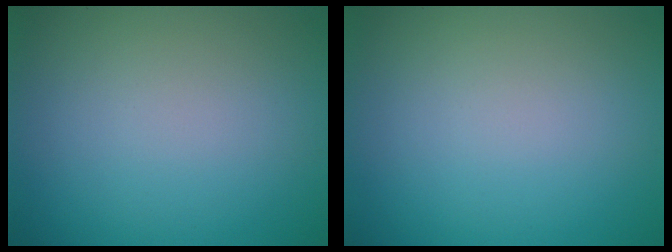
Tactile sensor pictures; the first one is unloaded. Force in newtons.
{"total": 0.0}